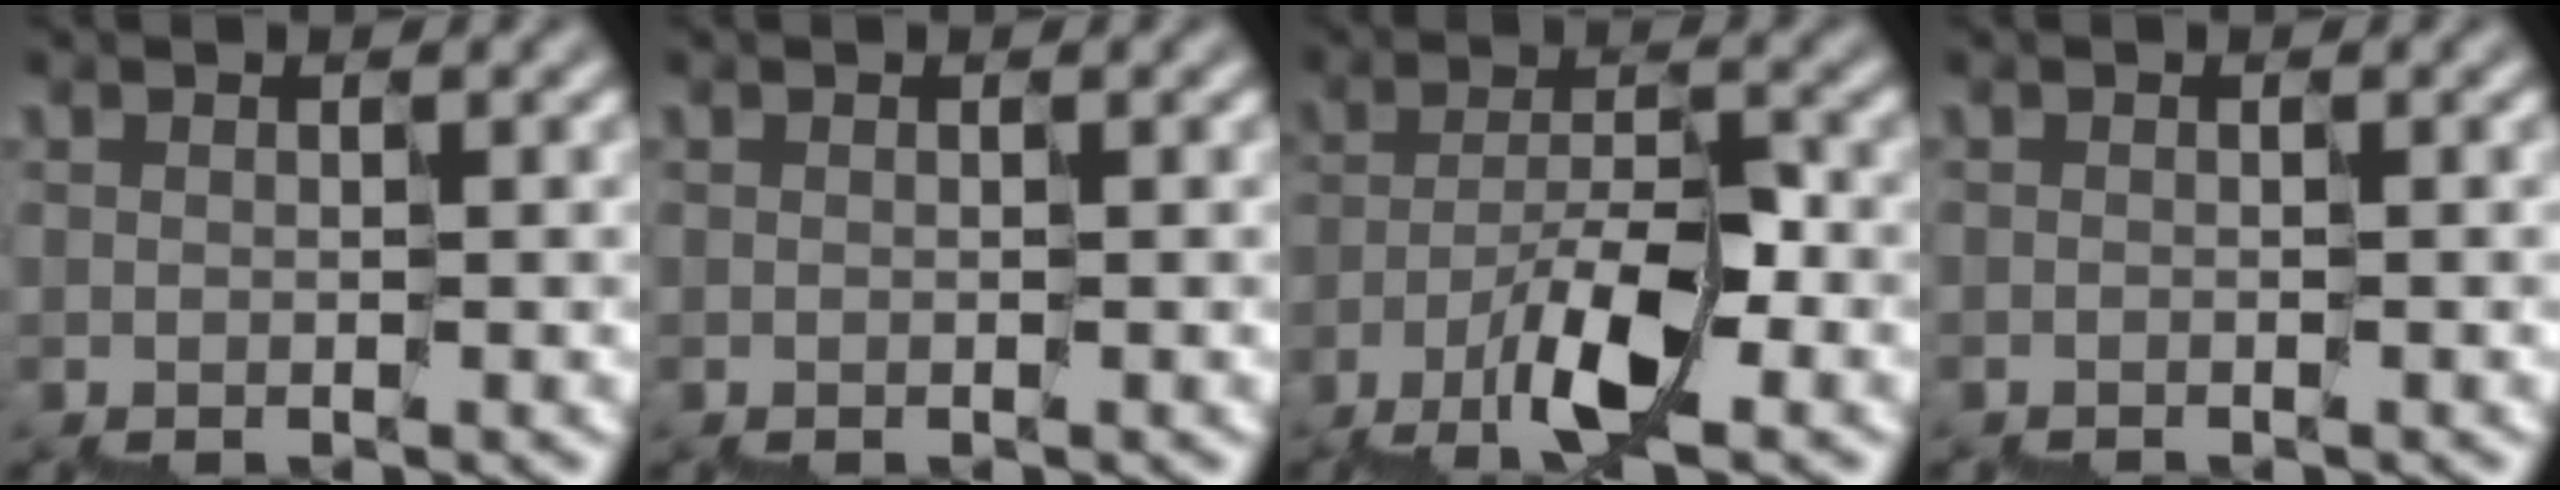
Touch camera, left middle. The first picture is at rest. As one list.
[{"total": 0.0}, {"total": 5.7, "force": [-3.8, 1.4, 4.1], "torque": [-0.072, 0.012, -0.074]}, {"total": 0.7, "force": [-0.6, -0.1, -0.3], "torque": [0.003, -0.005, -0.016]}]